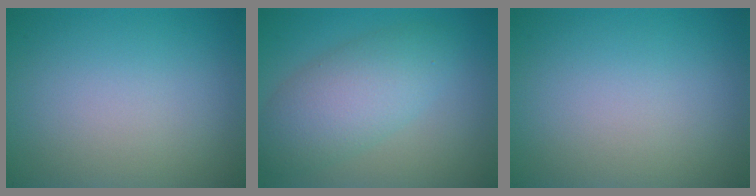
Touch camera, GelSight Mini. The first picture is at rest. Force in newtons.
{"total": 5.6, "press": 5.6, "slide": 0.2}
{"total": 0.0}